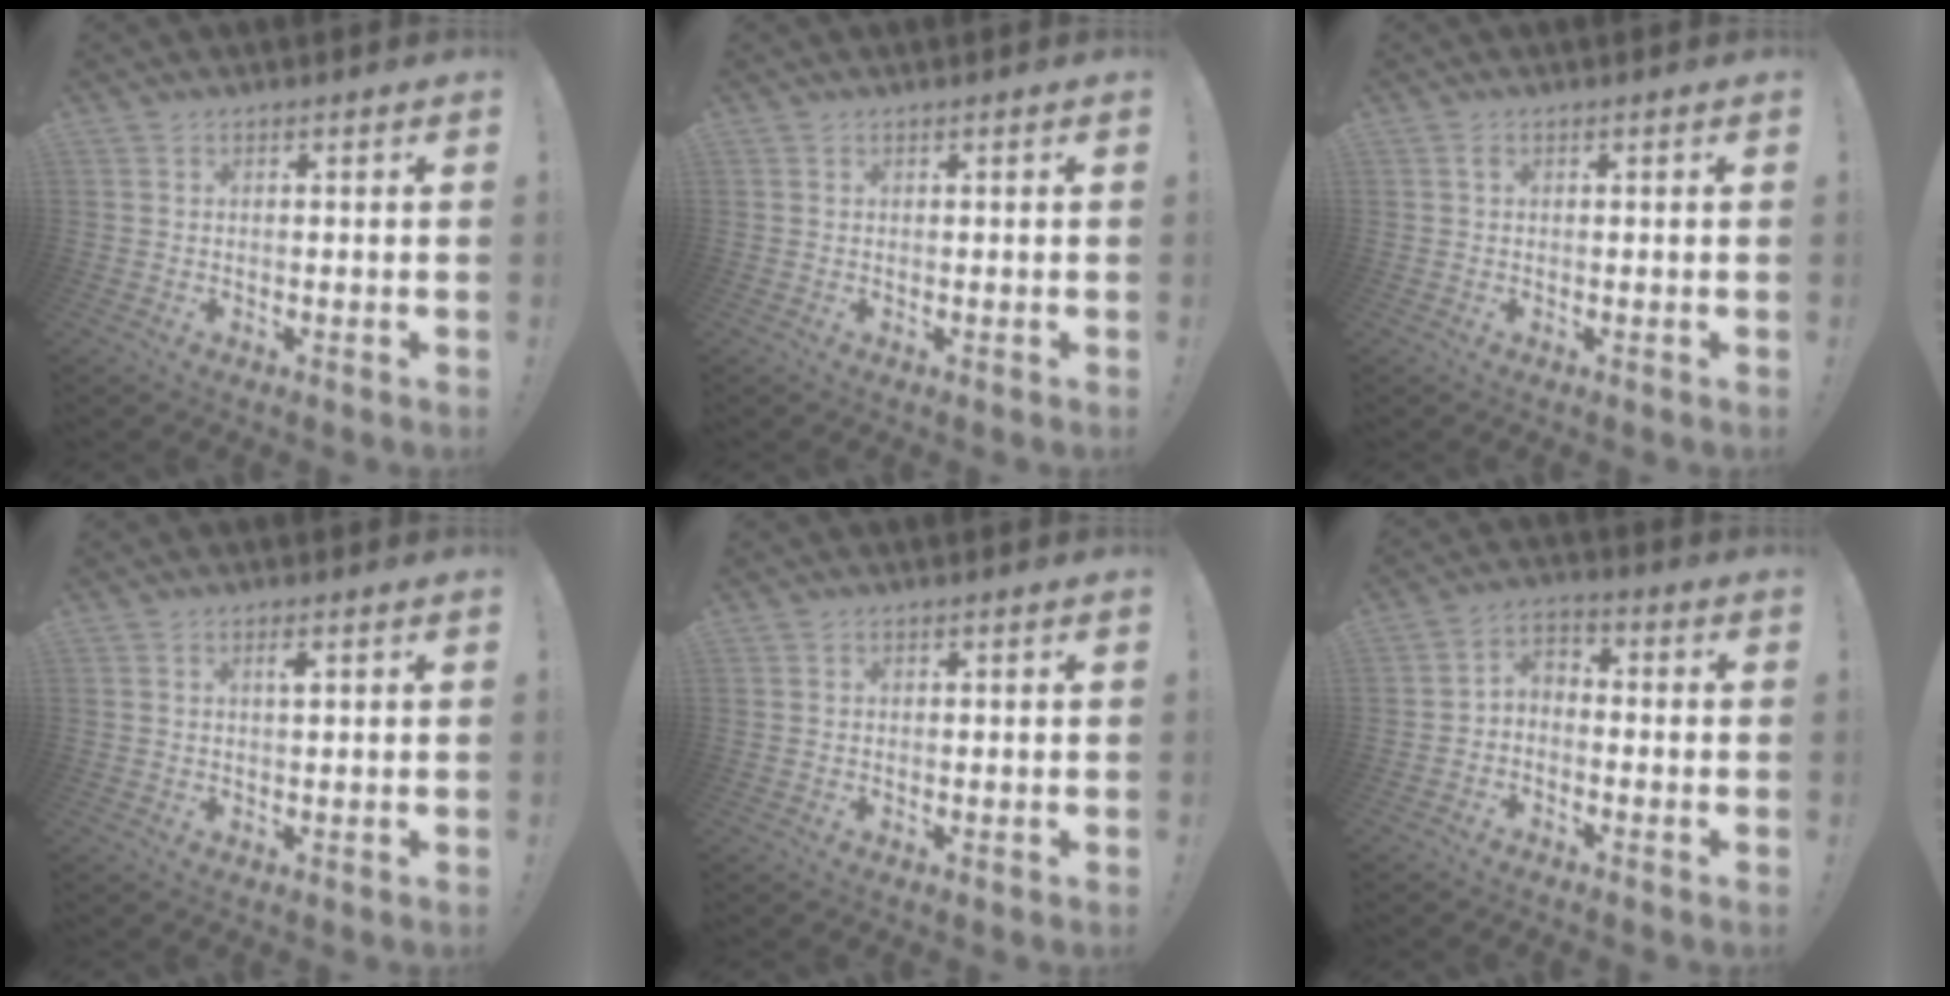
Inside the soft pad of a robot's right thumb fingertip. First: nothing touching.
{"total": 0.0}
{"total": 0.9, "force": [0.3, 0.6, 0.6], "torque": [-0.009, 0.003, 0.003]}
{"total": 1.6, "force": [0.6, 0.1, 1.5], "torque": [-0.017, -0.002, 0.005]}
{"total": 0.0}
{"total": 4.1, "force": [-3.0, 2.2, 1.7], "torque": [-0.041, 0.007, -0.058]}